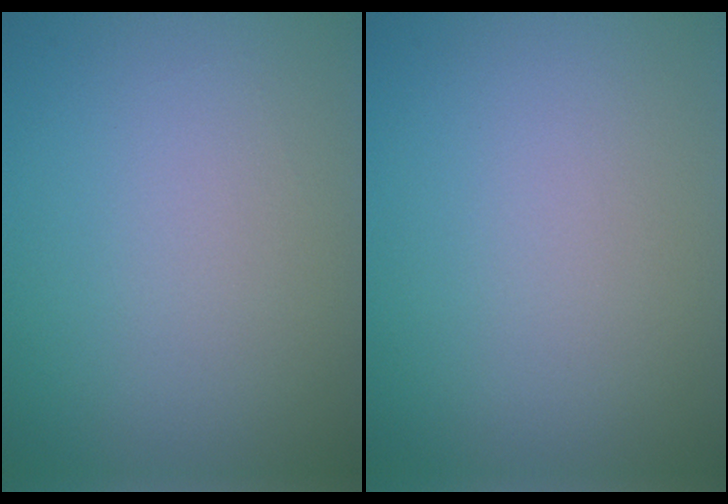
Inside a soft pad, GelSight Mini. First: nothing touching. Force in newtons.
{"total": 0.0}